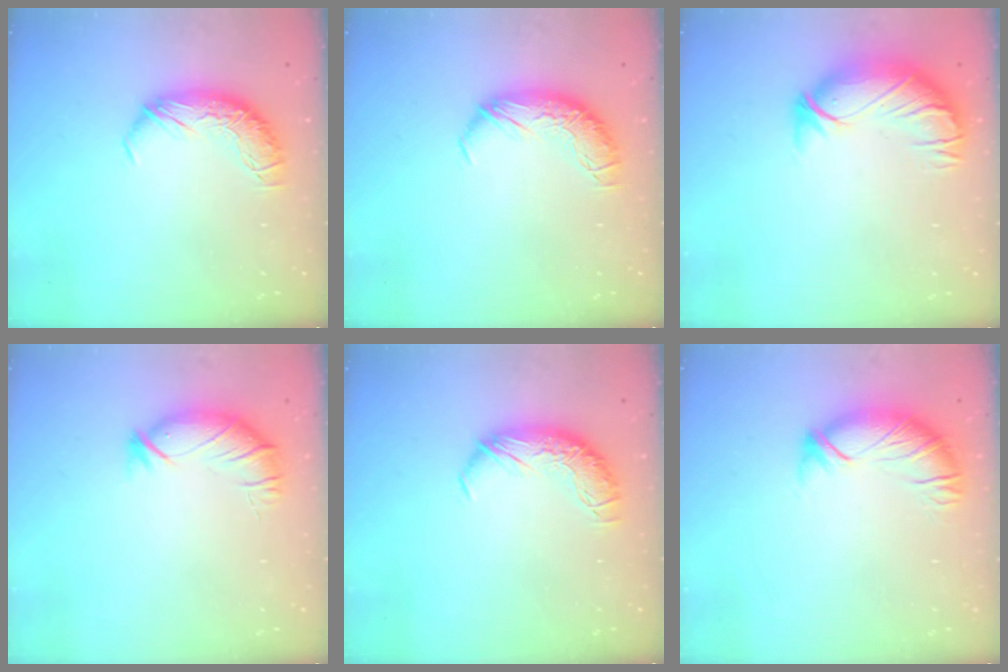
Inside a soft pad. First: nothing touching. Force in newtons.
{"total": 0.0}
{"total": 3.0, "press": 0.4, "slide": 2.9}
{"total": 3.2, "press": 2.5, "slide": 1.9}
{"total": 0.0}
{"total": 2.4, "press": 1.9, "slide": 1.5}